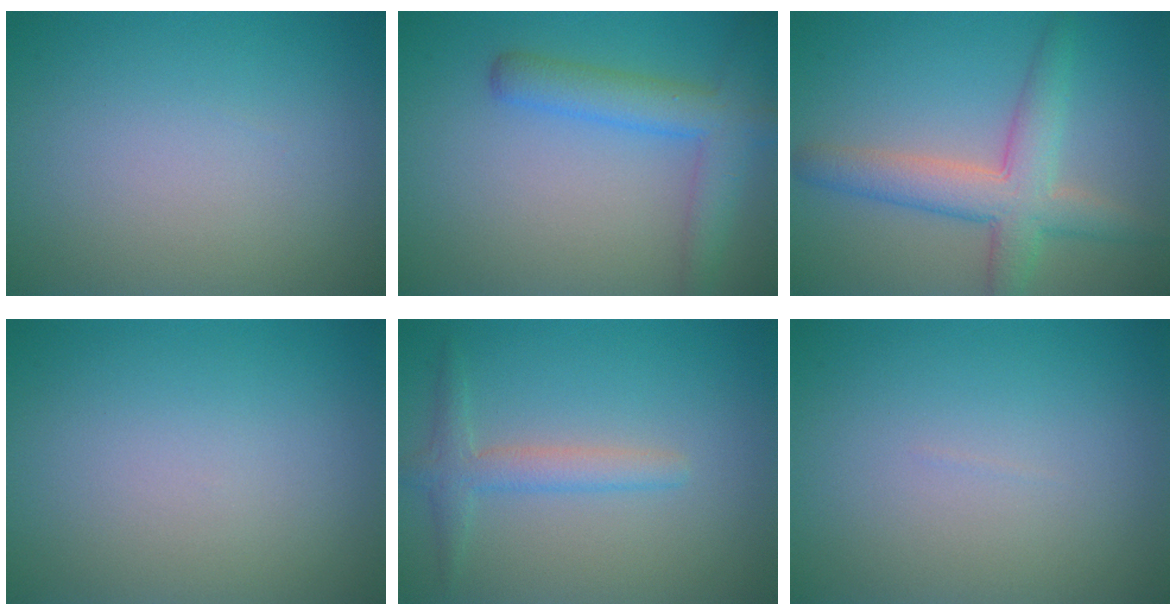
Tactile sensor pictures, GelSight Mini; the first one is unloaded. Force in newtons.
{"total": 4.3, "press": 4.3, "slide": 0.2}
{"total": 5.1, "press": 5.1, "slide": 0.3}
{"total": 0.0}
{"total": 2.4, "press": 2.4, "slide": 0.1}
{"total": 0.0}